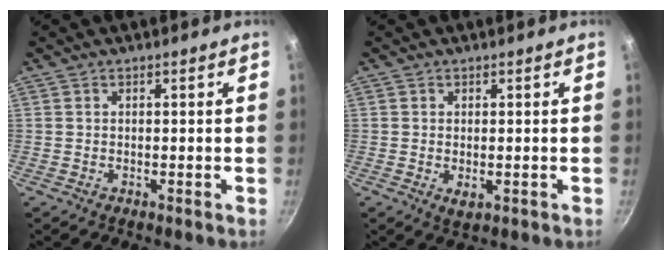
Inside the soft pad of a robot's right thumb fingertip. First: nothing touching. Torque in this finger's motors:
{"motor_torque": [-0.31, 0.22, -0.14, 0.05, 0.13]}